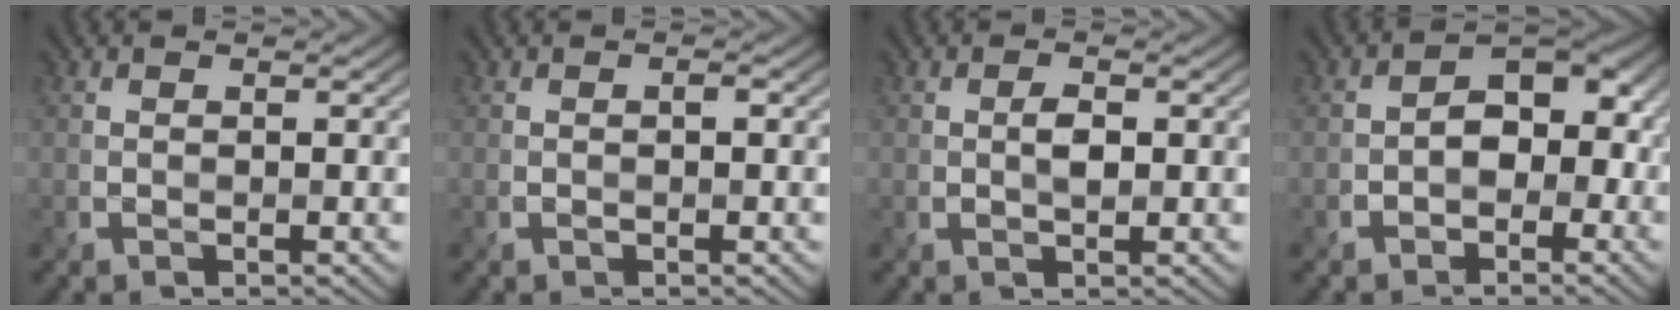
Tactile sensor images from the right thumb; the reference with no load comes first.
{"total": 0.7, "force": [-0.1, 0.3, 0.7], "torque": [-0.009, 0.000, -0.003]}
{"total": 1.5, "force": [0.0, 0.7, 1.4], "torque": [-0.025, 0.001, -0.002]}
{"total": 5.0, "force": [-1.7, 3.7, 3.0], "torque": [-0.028, 0.005, -0.042]}